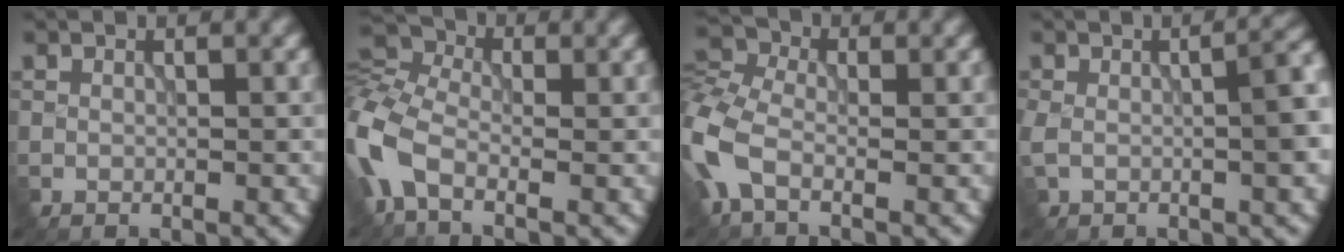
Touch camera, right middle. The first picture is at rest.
{"total": 6.3, "force": [-2.3, 3.6, 4.6], "torque": [-0.112, 0.001, -0.070]}
{"total": 5.5, "force": [-1.9, 3.1, 4.1], "torque": [-0.103, 0.003, -0.062]}
{"total": 6.7, "force": [-0.1, 2.6, 6.2], "torque": [-0.089, 0.000, 0.001]}